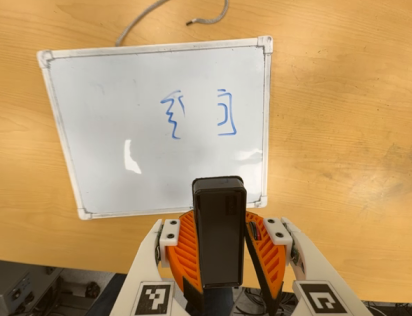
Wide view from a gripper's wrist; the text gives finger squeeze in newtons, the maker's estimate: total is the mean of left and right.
{"total": 5.7, "left": 6.6, "right": 4.8}